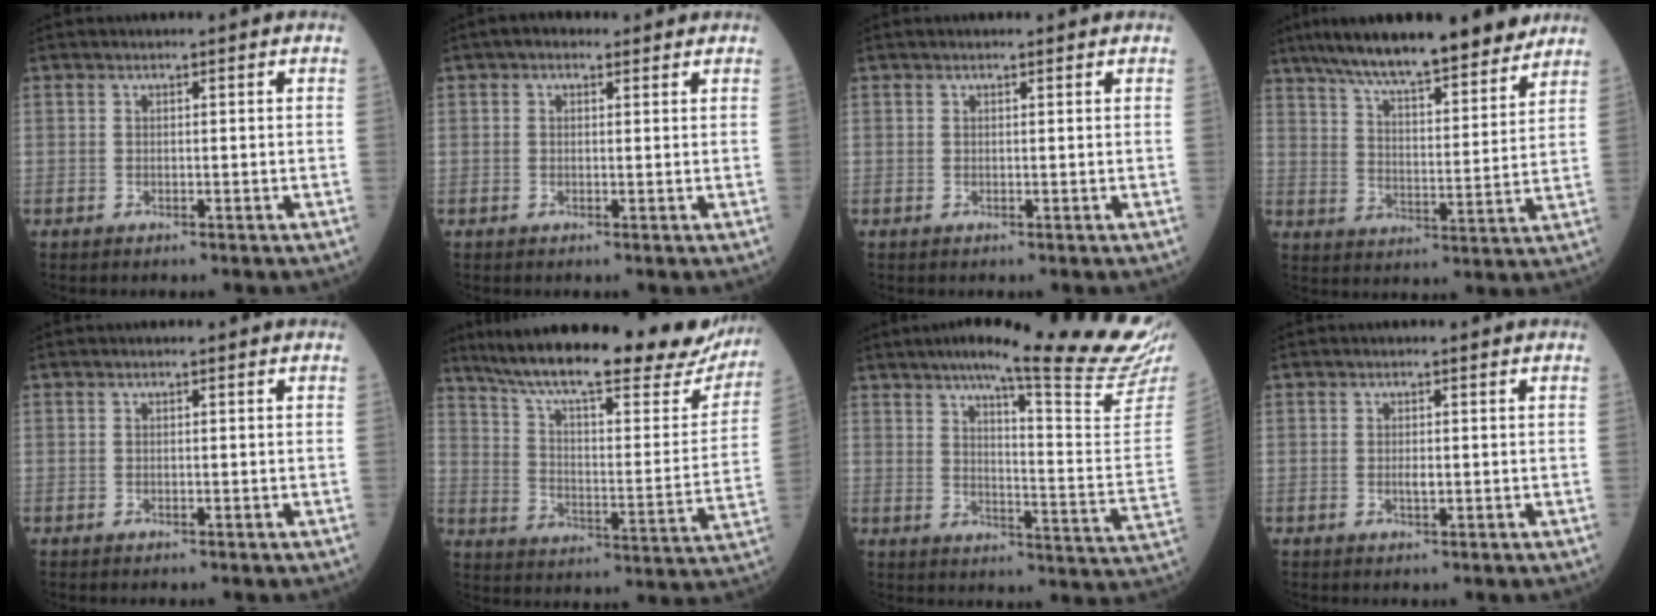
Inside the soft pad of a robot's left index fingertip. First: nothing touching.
{"total": 2.5, "force": [1.7, 1.4, 1.2], "torque": [-0.023, 0.021, 0.021]}
{"total": 1.4, "force": [1.2, 0.2, 0.6], "torque": [-0.012, 0.013, 0.017]}
{"total": 19.4, "force": [16.1, 3.0, 10.4], "torque": [-0.170, 0.015, 0.244]}
{"total": 0.0}
{"total": 30.8, "force": [26.0, 5.5, 15.6], "torque": [-0.253, -0.044, 0.347]}
{"total": 24.4, "force": [20.0, -0.4, 13.9], "torque": [-0.197, -0.072, 0.248]}
{"total": 1.1, "force": [0.1, 0.3, 1.0], "torque": [-0.022, -0.002, 0.002]}